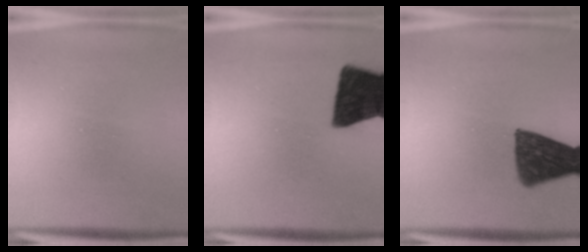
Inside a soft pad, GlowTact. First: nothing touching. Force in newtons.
{"total": 16.8}
{"total": 11.6}